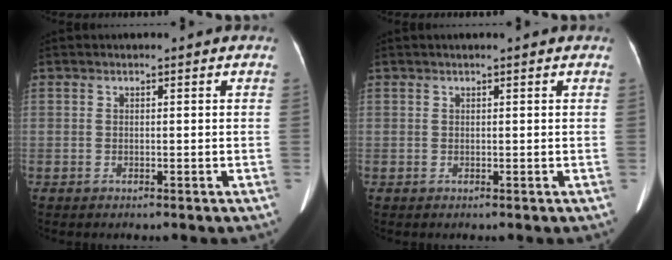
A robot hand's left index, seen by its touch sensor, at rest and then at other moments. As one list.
[{"total": 1.5, "force": [1.2, 0.0, 0.9], "torque": [-0.011, 0.021, 0.019]}]